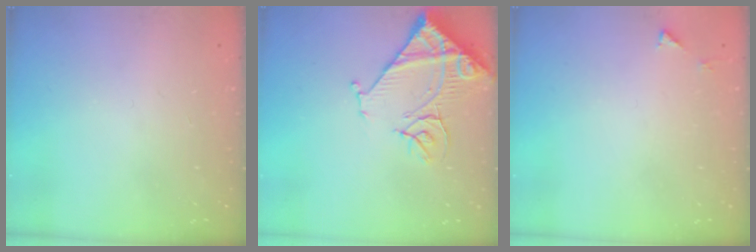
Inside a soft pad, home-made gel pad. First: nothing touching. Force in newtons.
{"total": 13.6, "press": 13.5, "slide": 1.7}
{"total": 3.5, "press": 3.5, "slide": 0.3}